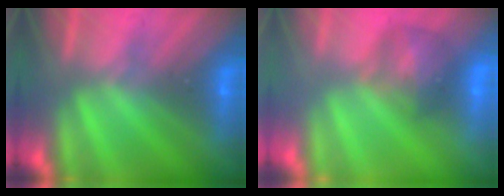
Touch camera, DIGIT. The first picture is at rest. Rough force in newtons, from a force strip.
{"total": 7.3}